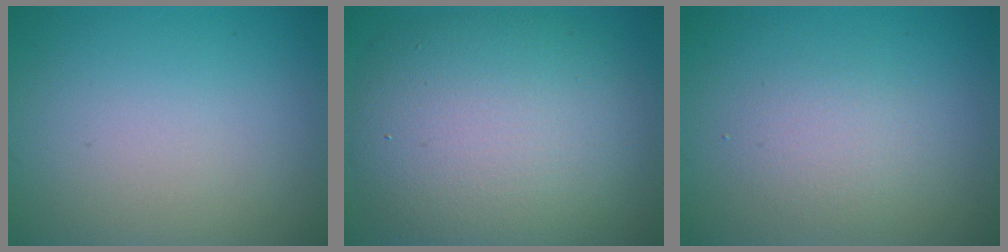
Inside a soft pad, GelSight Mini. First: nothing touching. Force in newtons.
{"total": 10.5, "press": 10.5, "slide": 0.2}
{"total": 2.0, "press": 2.0, "slide": 0.1}